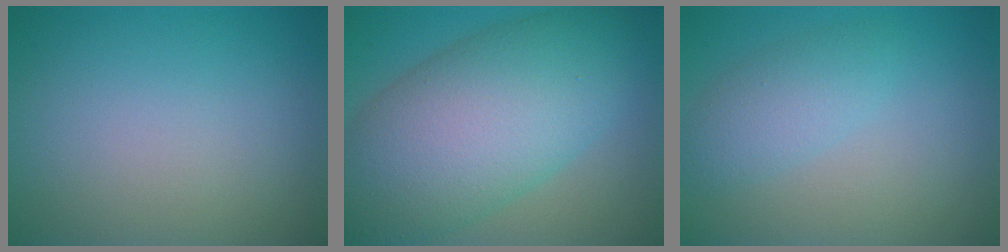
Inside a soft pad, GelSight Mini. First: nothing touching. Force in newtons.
{"total": 11.9, "press": 11.9, "slide": 0.5}
{"total": 2.8, "press": 2.8, "slide": 0.1}